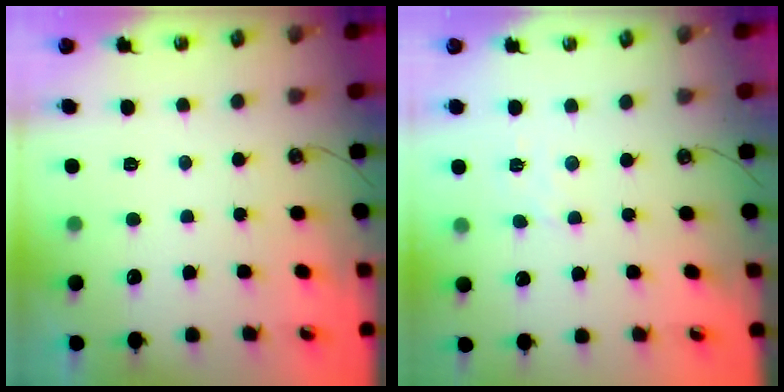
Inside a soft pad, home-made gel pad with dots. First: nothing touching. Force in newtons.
{"total": 1.7, "press": 1.6, "slide": 0.4}